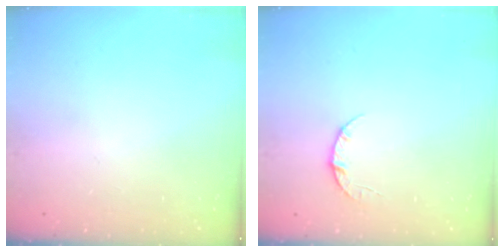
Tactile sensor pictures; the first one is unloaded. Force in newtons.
{"total": 3.5, "press": 3.5, "slide": 0.4}